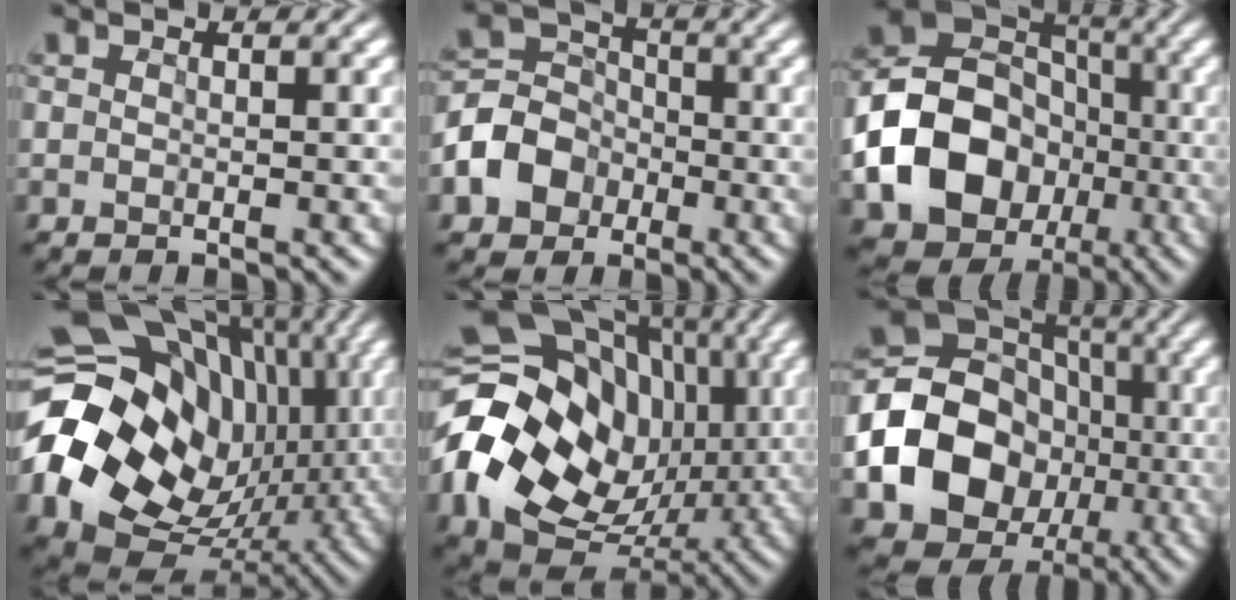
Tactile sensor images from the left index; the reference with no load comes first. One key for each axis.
{"total": 5.0, "fx": -2.1, "fy": 4.0, "fz": 2.2, "tx": -0.047, "ty": 0.012, "tz": -0.049}
{"total": 13.6, "fx": -3.4, "fy": 10.9, "fz": 7.5, "tx": -0.149, "ty": -0.014, "tz": -0.066}
{"total": 19.1, "fx": 1.8, "fy": 14.6, "fz": 12.3, "tx": -0.260, "ty": -0.006, "tz": 0.063}
{"total": 18.0, "fx": 0.2, "fy": 14.2, "fz": 10.9, "tx": -0.227, "ty": 0.002, "tz": 0.025}
{"total": 15.6, "fx": -3.2, "fy": 13.3, "fz": 7.5, "tx": -0.144, "ty": -0.009, "tz": -0.061}